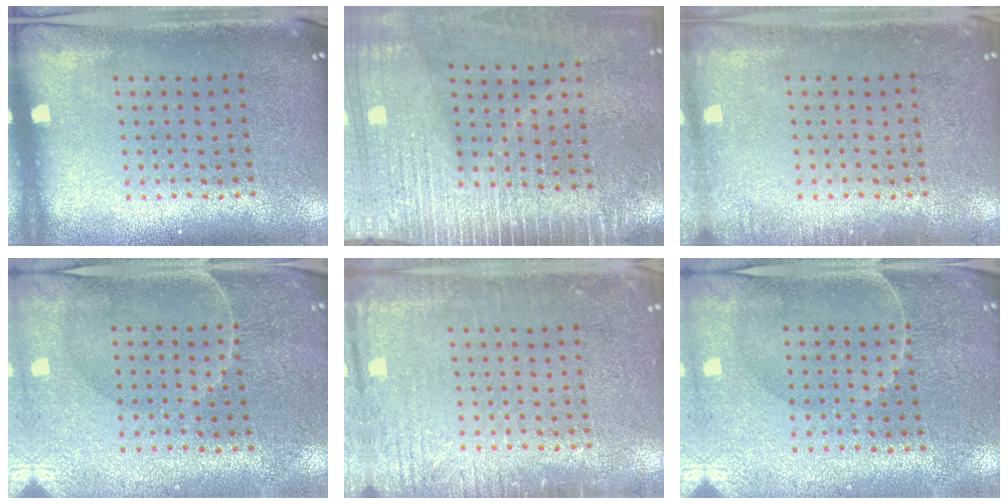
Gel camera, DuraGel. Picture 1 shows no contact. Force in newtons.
{"total": 4.0, "press": 3.3, "slide": 2.1}
{"total": 1.2, "press": 1.1, "slide": 0.2}
{"total": 0.6, "press": 0.5, "slide": 0.4}
{"total": 2.8, "press": 2.8, "slide": 0.4}
{"total": 0.6, "press": 0.5, "slide": 0.4}